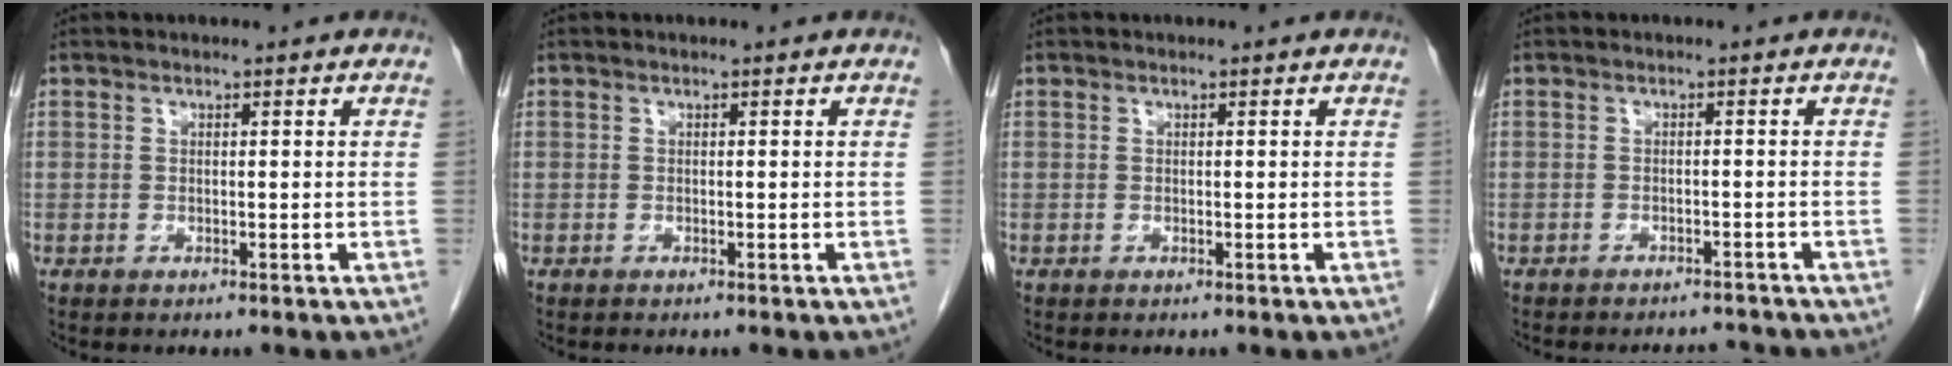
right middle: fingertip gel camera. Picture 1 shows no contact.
{"total": 0.0}
{"total": 0.0}
{"total": 5.2, "force": [-5.0, 1.1, 0.9], "torque": [-0.008, -0.002, -0.065]}